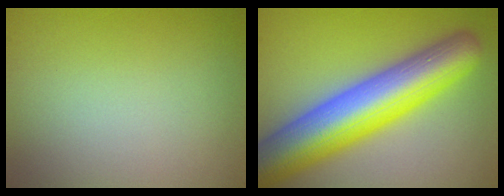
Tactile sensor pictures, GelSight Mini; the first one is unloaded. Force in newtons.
{"total": 12.1, "press": 12.1, "slide": 0.4}